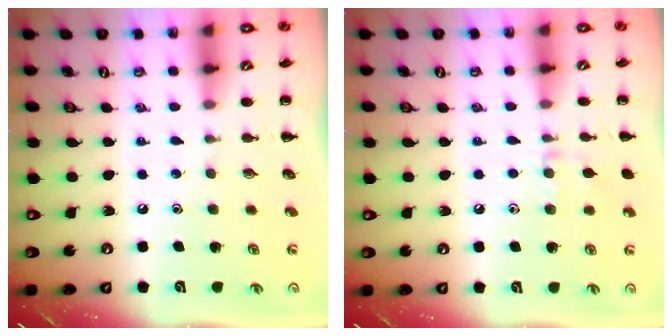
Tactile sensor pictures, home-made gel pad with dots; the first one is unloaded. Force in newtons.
{"total": 6.8, "press": 6.4, "slide": 2.3}